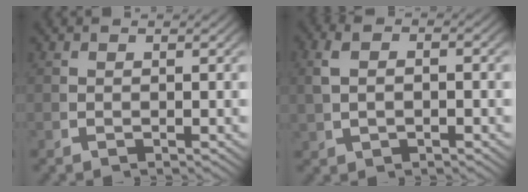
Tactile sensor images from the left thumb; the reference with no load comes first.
{"total": 2.8, "force": [0.4, 1.6, 2.2], "torque": [-0.048, 0.006, 0.009]}